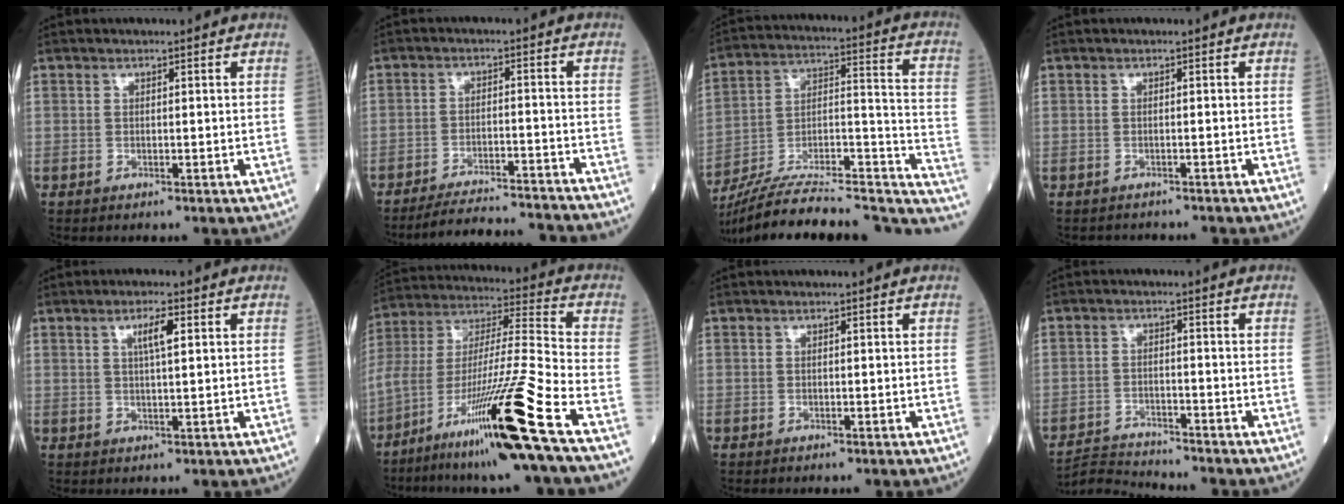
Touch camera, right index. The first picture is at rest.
{"total": 15.2, "force": [-14.5, 0.4, 4.3], "torque": [-0.061, -0.010, -0.199]}
{"total": 29.8, "force": [-25.0, 6.0, 15.1], "torque": [-0.194, 0.013, -0.368]}
{"total": 2.7, "force": [-2.7, 0.6, 0.3], "torque": [-0.002, -0.004, -0.035]}
{"total": 3.4, "force": [1.3, 0.3, 3.2], "torque": [-0.057, 0.002, 0.022]}
{"total": 22.9, "force": [-13.6, -1.3, 18.4], "torque": [-0.335, -0.032, -0.243]}
{"total": 0.0}
{"total": 5.1, "force": [-4.9, -0.8, -0.9], "torque": [0.009, -0.011, -0.090]}